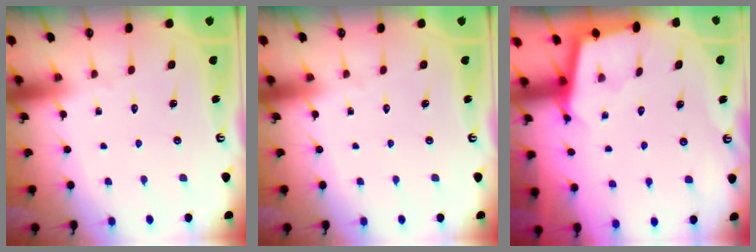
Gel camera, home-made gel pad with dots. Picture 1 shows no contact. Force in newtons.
{"total": 0.0}
{"total": 2.3, "press": 2.3, "slide": 0.2}